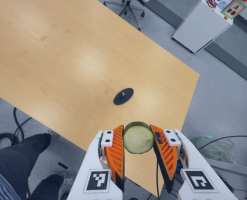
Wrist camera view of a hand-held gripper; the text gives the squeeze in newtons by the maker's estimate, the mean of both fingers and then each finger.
{"total": 9.8, "left": 9.3, "right": 10.3}